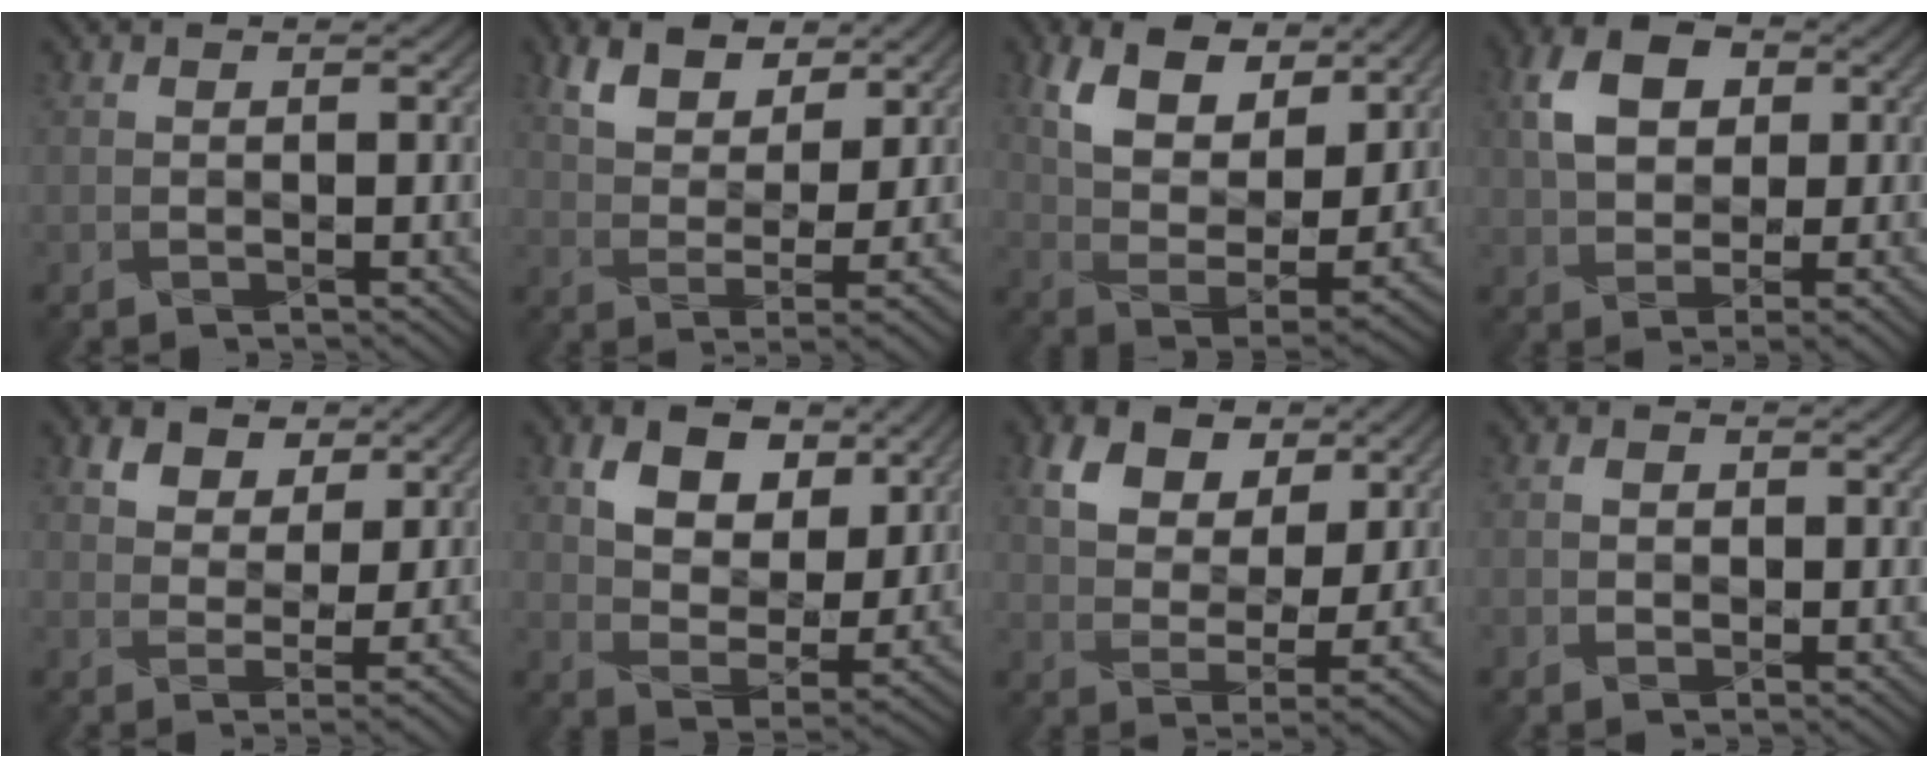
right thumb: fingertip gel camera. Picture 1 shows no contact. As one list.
[{"total": 6.7, "force": [4.0, 2.8, 4.5], "torque": [-0.086, 0.003, 0.082]}, {"total": 11.9, "force": [6.7, 6.0, 7.7], "torque": [-0.160, 0.006, 0.125]}, {"total": 7.3, "force": [1.6, 5.0, 5.1], "torque": [-0.098, 0.011, 0.025]}, {"total": 4.3, "force": [2.1, 2.5, 2.7], "torque": [-0.044, 0.005, 0.036]}, {"total": 9.5, "force": [4.8, 5.9, 5.8], "torque": [-0.110, -0.006, 0.084]}, {"total": 7.3, "force": [3.5, 4.3, 4.7], "torque": [-0.086, 0.003, 0.069]}, {"total": 1.4, "force": [-0.1, 1.3, 0.6], "torque": [-0.009, -0.003, 0.002]}]